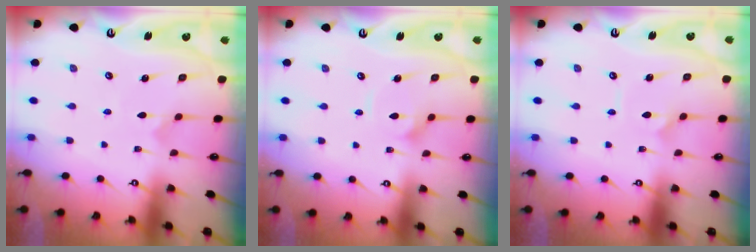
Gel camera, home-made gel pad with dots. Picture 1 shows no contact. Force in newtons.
{"total": 2.7, "press": 2.7, "slide": 0.3}
{"total": 1.6, "press": 1.6, "slide": 0.1}